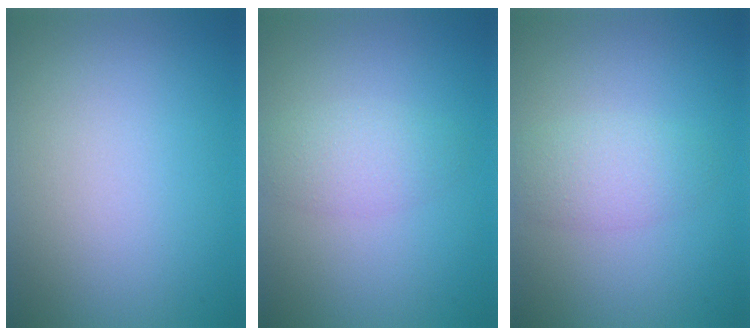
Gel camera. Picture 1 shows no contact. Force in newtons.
{"total": 2.3, "press": 2.3, "slide": 0.1}
{"total": 2.4, "press": 2.4, "slide": 0.1}